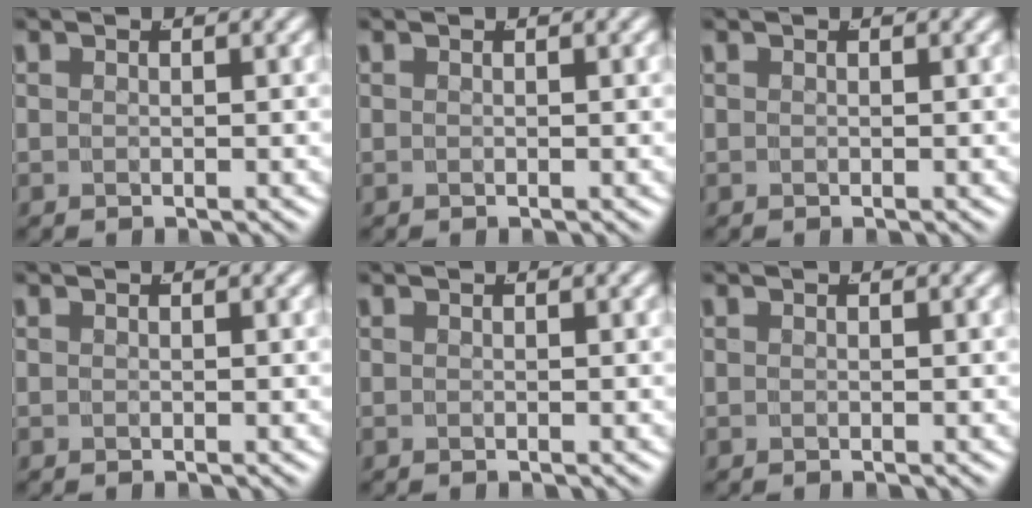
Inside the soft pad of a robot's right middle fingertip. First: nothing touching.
{"total": 0.0}
{"total": 0.0}
{"total": 0.0}
{"total": 0.0}
{"total": 0.0}